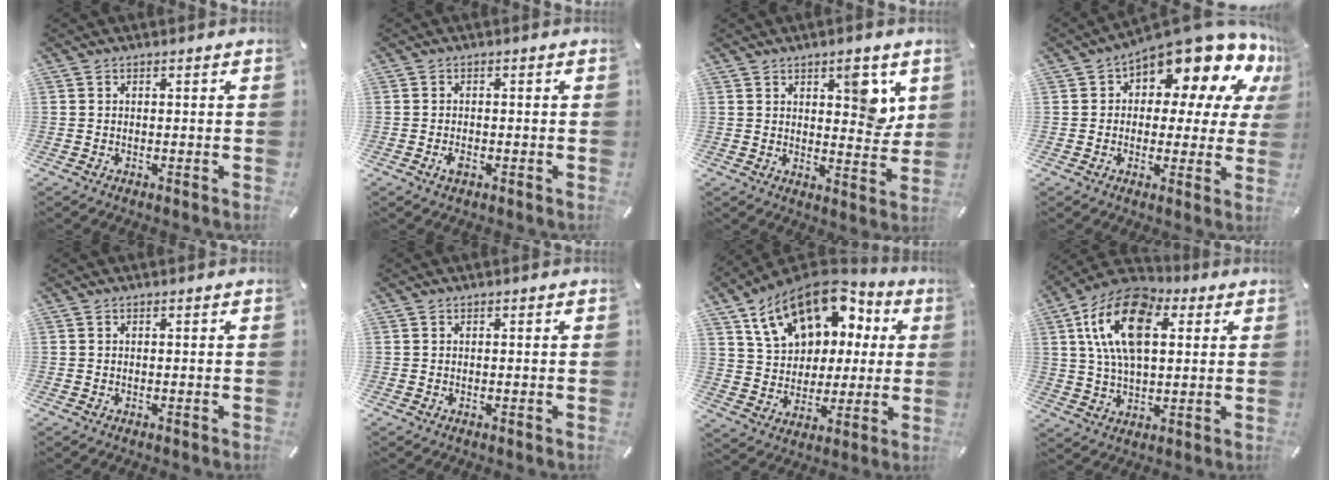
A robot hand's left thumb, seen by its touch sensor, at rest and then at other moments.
{"total": 2.0, "force": [-0.9, 1.1, 1.3], "torque": [-0.031, 0.002, -0.019]}
{"total": 8.5, "force": [3.8, 4.1, 6.4], "torque": [-0.060, -0.025, 0.055]}
{"total": 15.9, "force": [11.0, 6.6, 9.3], "torque": [-0.129, -0.099, 0.184]}
{"total": 0.0}
{"total": 0.0}
{"total": 17.7, "force": [8.6, 12.4, 9.2], "torque": [-0.171, -0.036, 0.159]}
{"total": 17.5, "force": [6.0, 10.0, 13.0], "torque": [-0.259, 0.001, 0.102]}